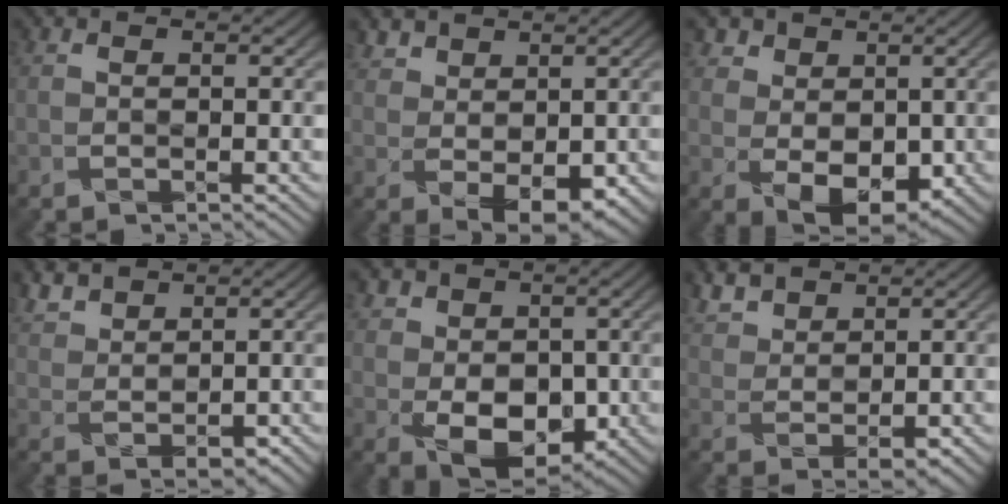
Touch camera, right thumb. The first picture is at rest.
{"total": 4.6, "force": [1.8, 2.9, 3.1], "torque": [-0.066, -0.003, 0.041]}
{"total": 6.0, "force": [1.2, 4.7, 3.6], "torque": [-0.077, -0.009, 0.026]}
{"total": 3.8, "force": [2.8, 2.0, 1.7], "torque": [-0.048, 0.006, 0.064]}
{"total": 7.2, "force": [0.0, 5.7, 4.5], "torque": [-0.096, -0.010, 0.001]}
{"total": 4.6, "force": [3.2, 2.4, 2.4], "torque": [-0.063, 0.008, 0.071]}